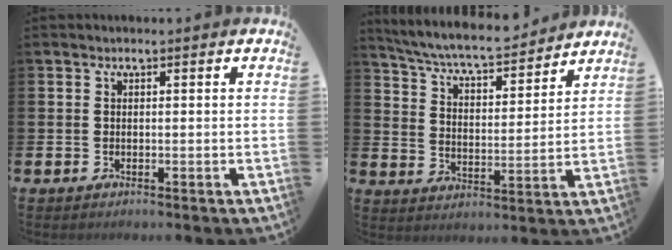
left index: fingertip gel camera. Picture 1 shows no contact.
{"total": 7.0, "force": [6.6, 0.8, 2.1], "torque": [-0.076, -0.047, 0.113]}